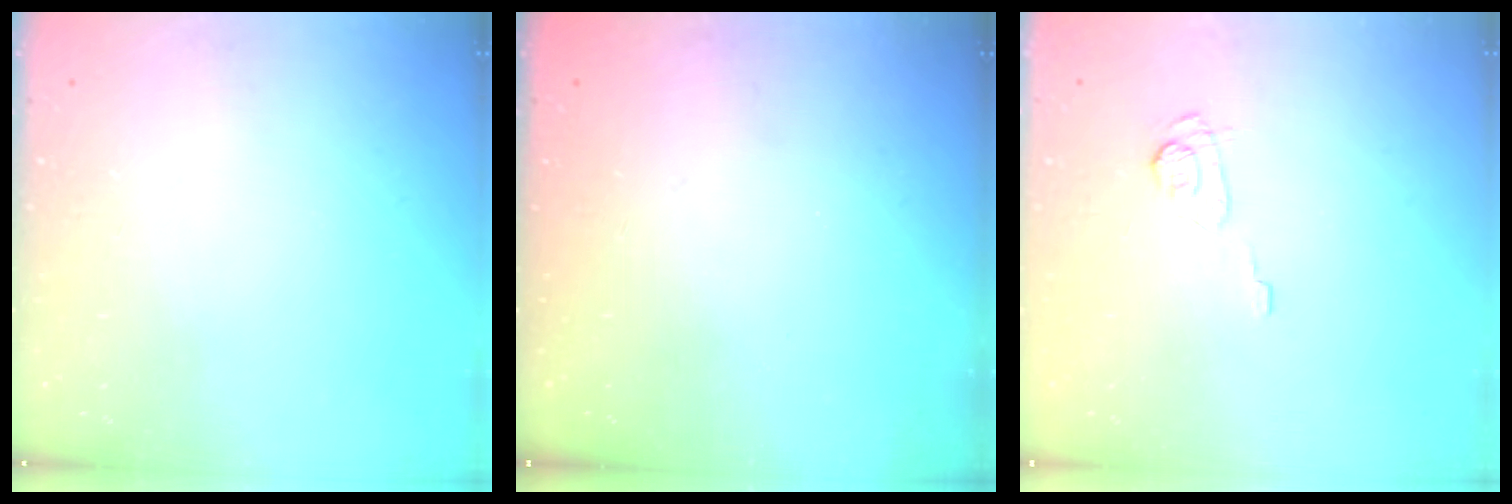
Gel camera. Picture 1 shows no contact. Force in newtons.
{"total": 2.3, "press": 2.2, "slide": 0.8}
{"total": 8.2, "press": 8.0, "slide": 1.5}